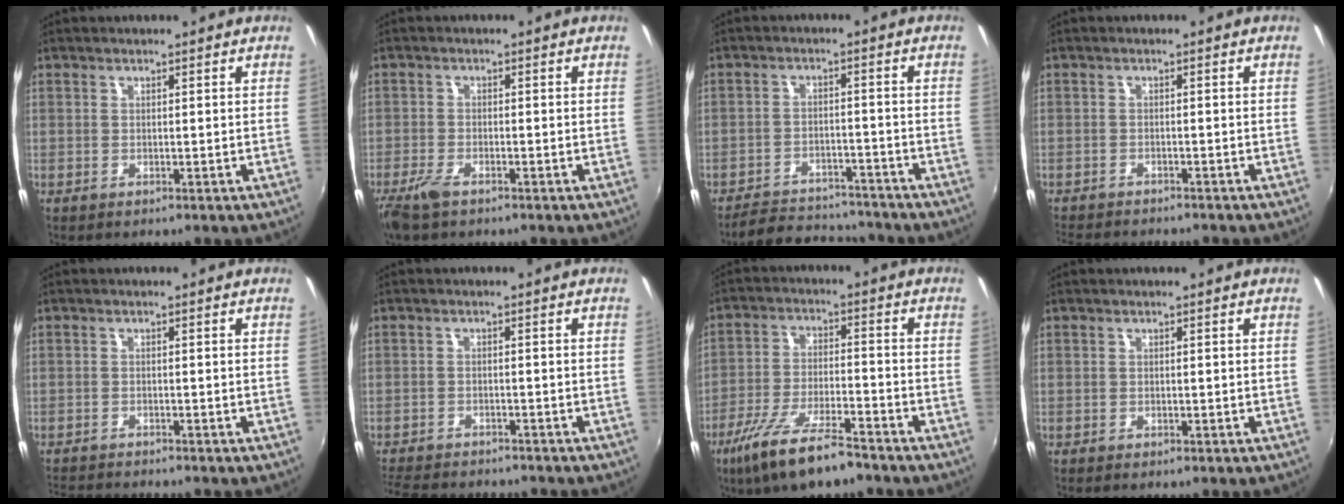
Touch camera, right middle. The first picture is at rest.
{"total": 4.3, "force": [-3.2, 1.3, 2.6], "torque": [-0.071, -0.010, -0.064]}
{"total": 12.1, "force": [-11.2, 3.3, 3.5], "torque": [-0.093, 0.007, -0.157]}
{"total": 7.3, "force": [-6.8, 1.2, 2.5], "torque": [-0.067, -0.018, -0.107]}
{"total": 5.6, "force": [-5.3, 0.2, 1.6], "torque": [-0.047, -0.018, -0.092]}
{"total": 10.3, "force": [-9.3, 2.6, 3.7], "torque": [-0.099, -0.015, -0.146]}
{"total": 13.2, "force": [-9.6, 2.9, 8.6], "torque": [-0.182, -0.030, -0.173]}
{"total": 0.6, "force": [-0.5, 0.3, 0.2], "torque": [-0.006, -0.003, -0.010]}